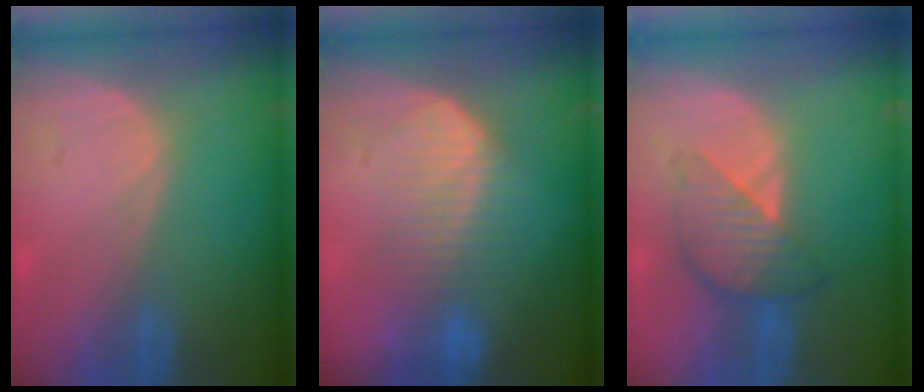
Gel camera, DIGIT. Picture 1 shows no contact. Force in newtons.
{"total": 6.9, "press": 6.7, "slide": 1.4}
{"total": 5.9, "press": 5.9, "slide": 0.3}